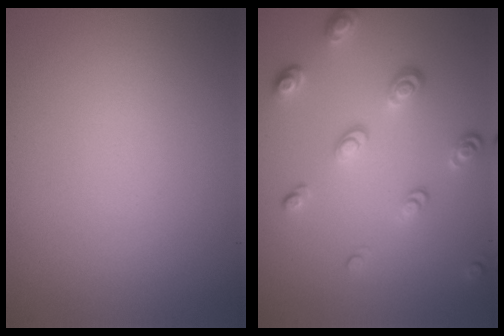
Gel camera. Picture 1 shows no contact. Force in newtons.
{"total": 3.4, "press": 2.5, "slide": 2.3}